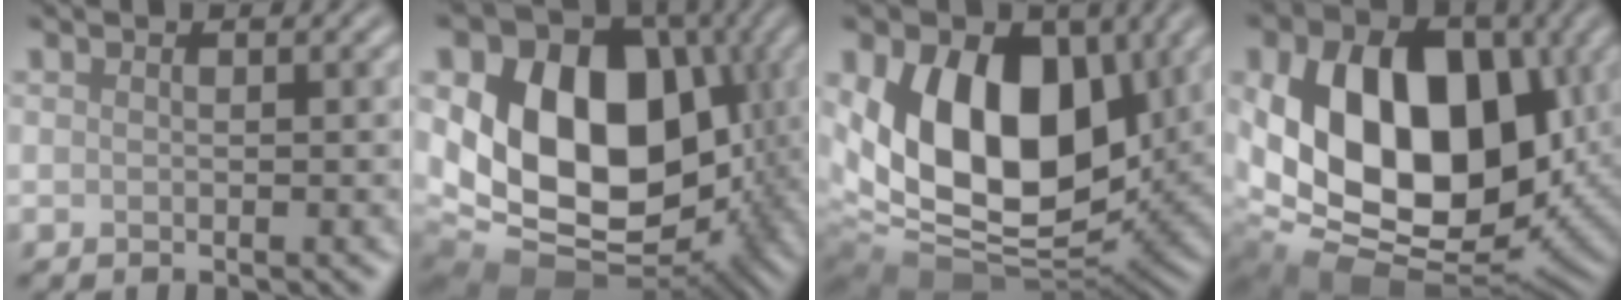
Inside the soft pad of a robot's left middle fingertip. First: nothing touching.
{"total": 17.3, "force": [1.1, 12.8, 11.6], "torque": [-0.188, -0.020, 0.026]}
{"total": 14.6, "force": [2.6, 9.5, 10.8], "torque": [-0.190, -0.011, 0.042]}
{"total": 15.3, "force": [1.6, 10.6, 10.9], "torque": [-0.177, -0.005, 0.024]}